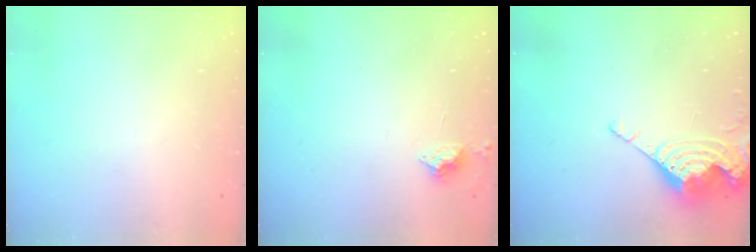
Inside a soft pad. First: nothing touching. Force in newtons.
{"total": 3.7, "press": 3.7, "slide": 0.5}
{"total": 8.5, "press": 8.4, "slide": 0.8}